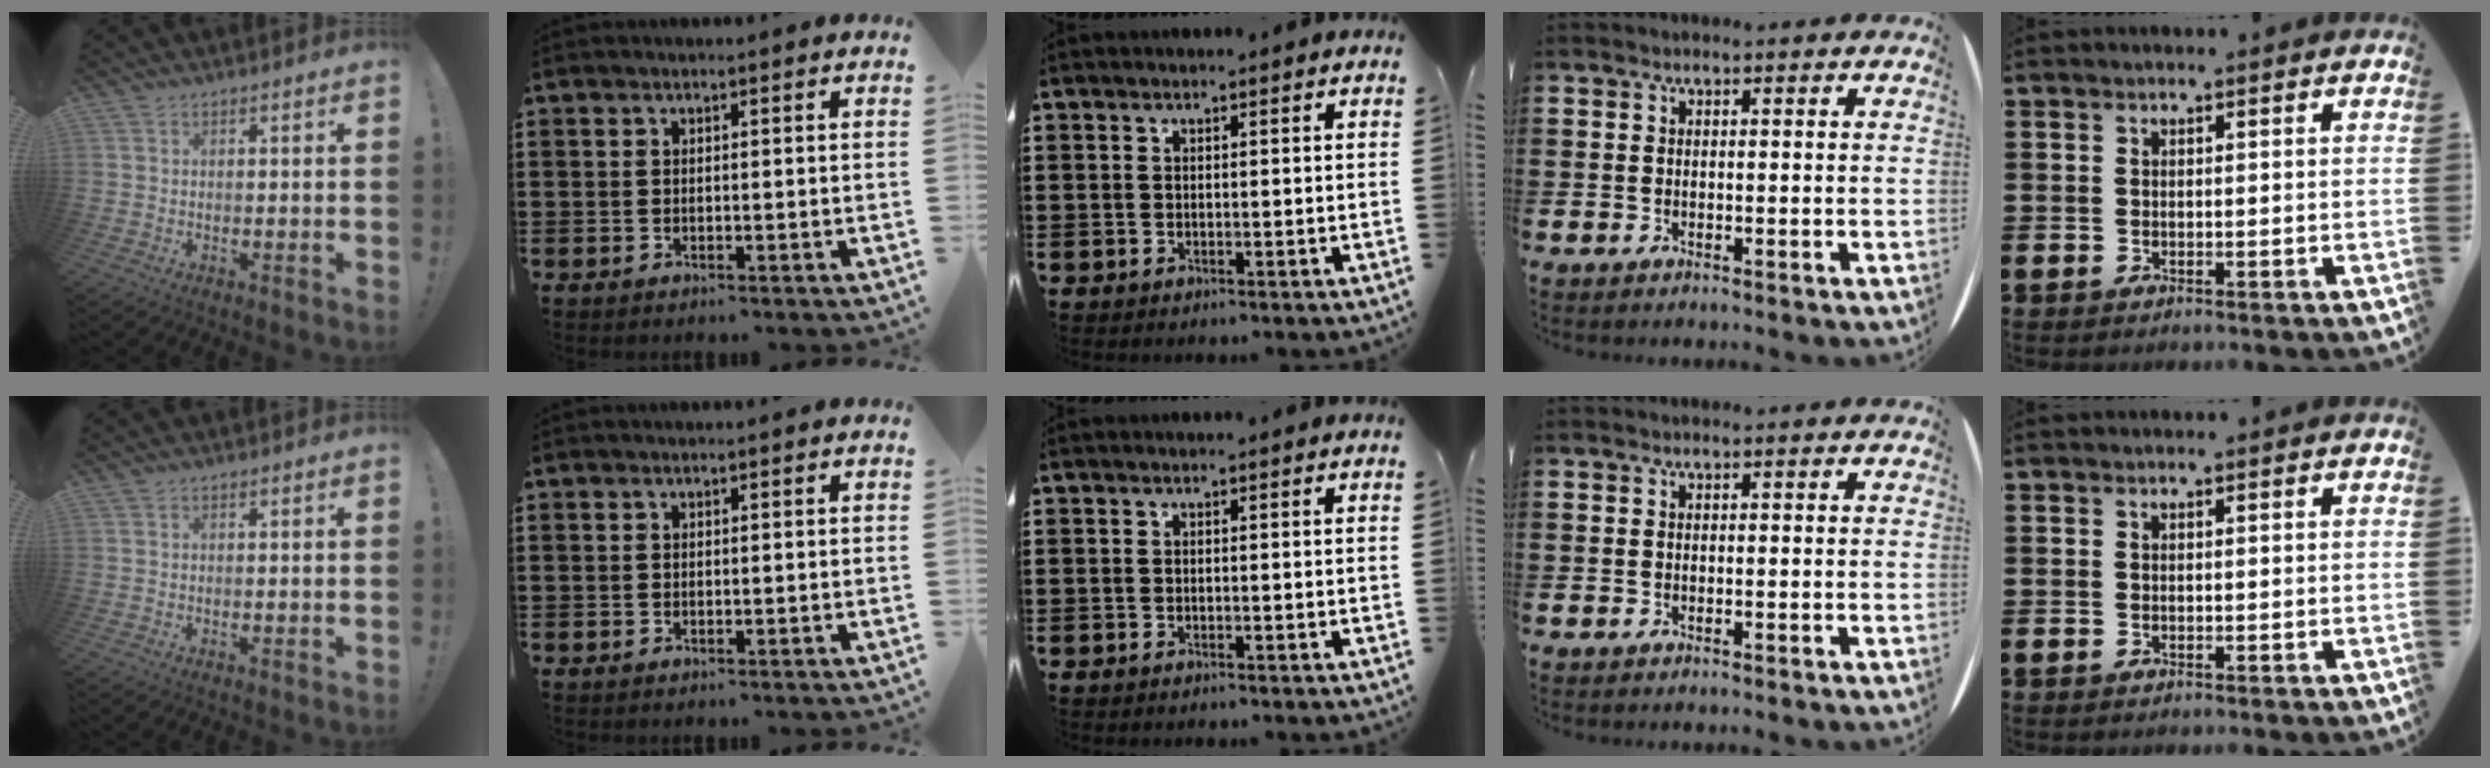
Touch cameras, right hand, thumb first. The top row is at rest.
{}